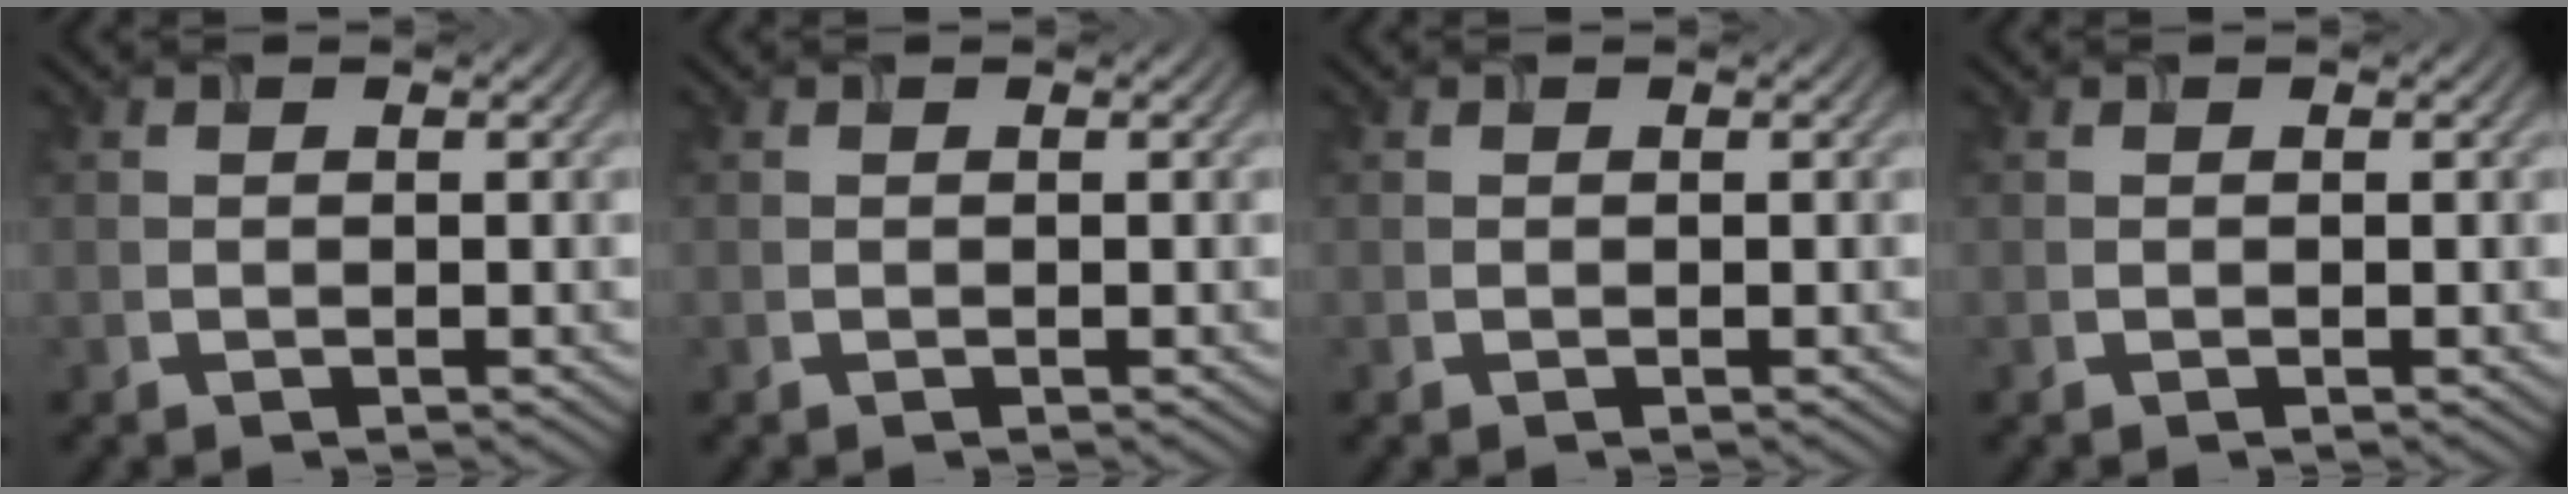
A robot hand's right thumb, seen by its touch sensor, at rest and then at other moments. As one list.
[{"total": 0.0}, {"total": 0.0}, {"total": 0.0}]